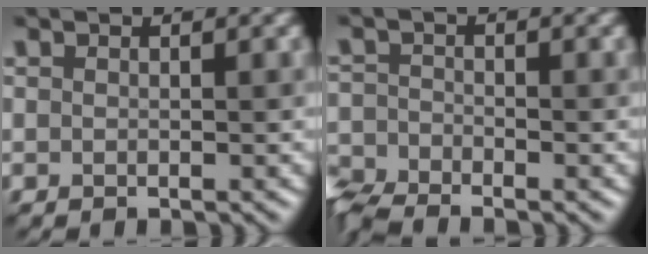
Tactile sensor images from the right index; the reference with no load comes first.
{"total": 4.2, "force": [-3.8, 1.0, 1.6], "torque": [-0.041, -0.017, -0.073]}